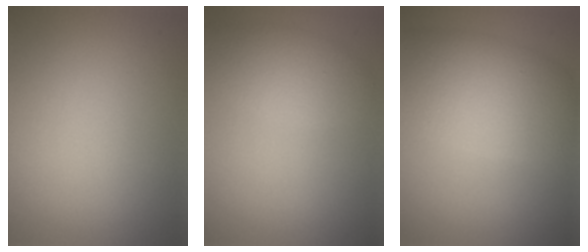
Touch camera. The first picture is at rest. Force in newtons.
{"total": 2.6, "press": 2.6, "slide": 0.2}
{"total": 7.8, "press": 7.8, "slide": 0.4}